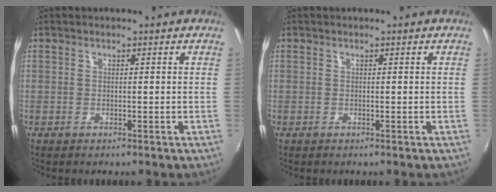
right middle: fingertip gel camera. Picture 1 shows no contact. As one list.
[{"total": 0.0}]